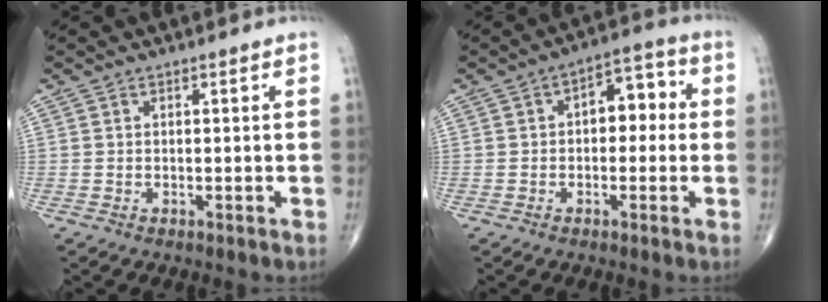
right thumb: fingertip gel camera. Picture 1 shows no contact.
{"total": 7.7, "force": [0.5, 4.7, 6.1], "torque": [-0.047, 0.028, -0.003]}